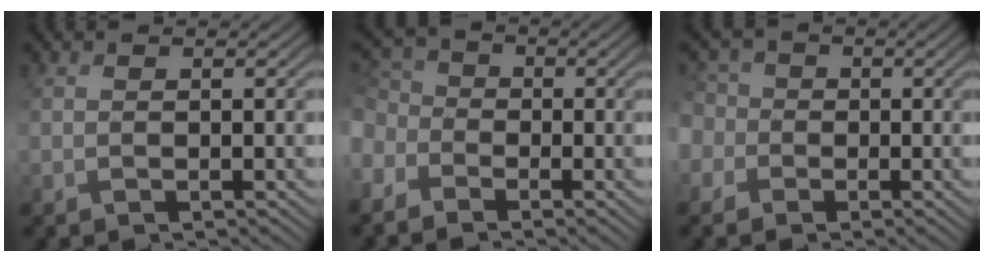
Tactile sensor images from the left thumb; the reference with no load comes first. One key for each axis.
{"total": 4.9, "fx": -2.7, "fy": 3.7, "fz": 1.9, "tx": -0.070, "ty": -0.008, "tz": -0.057}
{"total": 5.1, "fx": -1.0, "fy": 4.8, "fz": 1.3, "tx": -0.059, "ty": 0.001, "tz": -0.040}